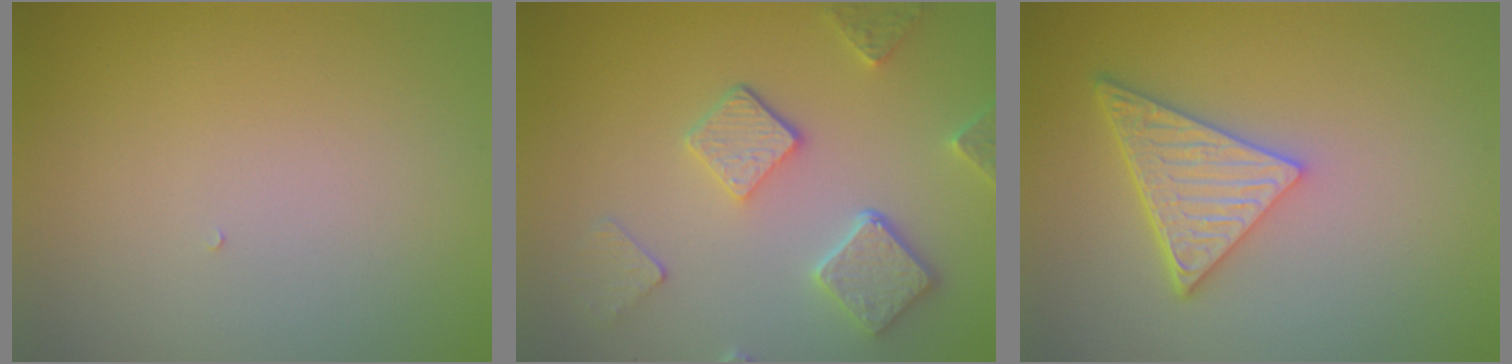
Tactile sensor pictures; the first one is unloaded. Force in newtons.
{"total": 5.1, "press": 3.9, "slide": 3.2}
{"total": 5.1, "press": 3.8, "slide": 3.4}